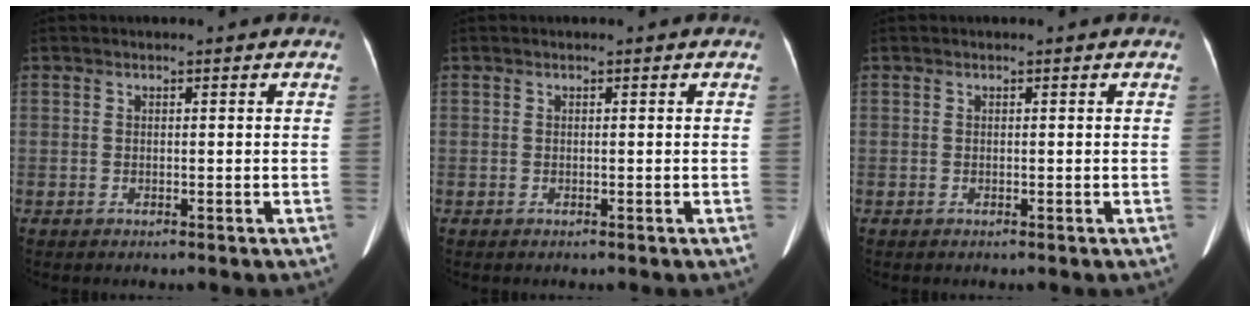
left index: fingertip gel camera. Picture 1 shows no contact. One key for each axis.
{"total": 0.0}
{"total": 0.0}